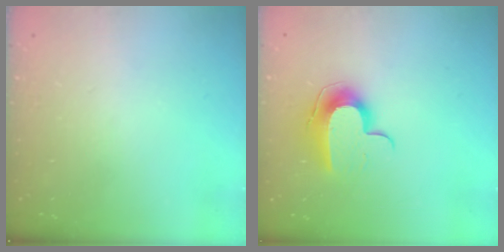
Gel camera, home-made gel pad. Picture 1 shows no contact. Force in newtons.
{"total": 10.1, "press": 10.1, "slide": 0.3}